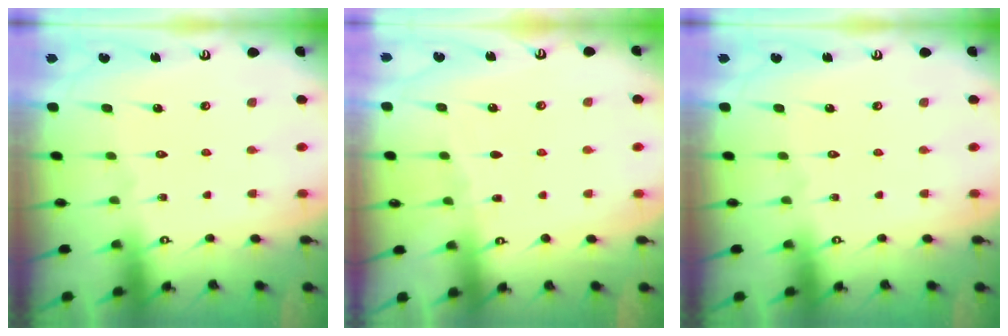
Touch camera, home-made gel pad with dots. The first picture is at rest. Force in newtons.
{"total": 2.7, "press": 2.7, "slide": 0.4}
{"total": 0.0}